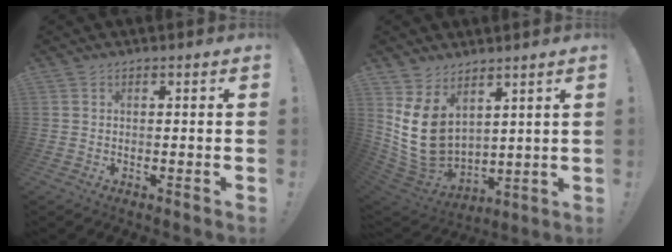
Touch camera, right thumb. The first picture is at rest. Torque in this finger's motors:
{"motor_torque": [0.11, 0.83, 0.84, 0.95, 0.14]}